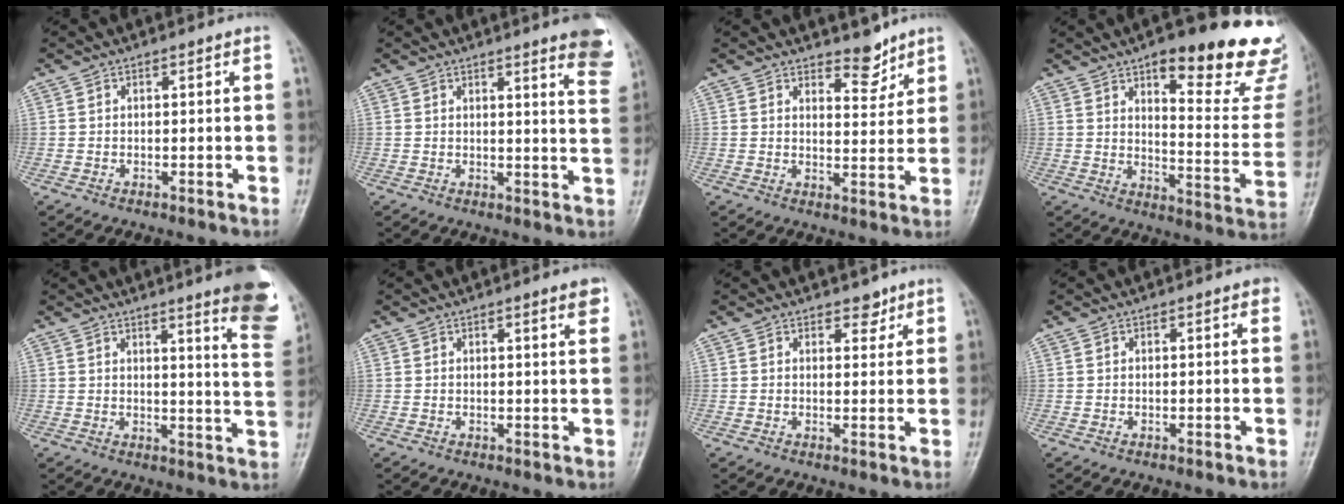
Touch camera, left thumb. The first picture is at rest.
{"total": 9.4, "force": [6.6, 1.2, 6.6], "torque": [-0.057, -0.033, 0.059]}
{"total": 4.7, "force": [3.9, 1.9, 1.7], "torque": [-0.003, -0.034, 0.060]}
{"total": 24.3, "force": [15.4, 7.3, 17.3], "torque": [-0.176, -0.081, 0.200]}
{"total": 13.7, "force": [8.9, 1.5, 10.3], "torque": [-0.102, -0.053, 0.094]}
{"total": 3.0, "force": [1.8, 0.3, 2.4], "torque": [-0.030, -0.009, 0.022]}
{"total": 2.6, "force": [1.9, 1.4, 1.0], "torque": [0.004, -0.012, 0.026]}
{"total": 0.9, "force": [0.5, 0.2, 0.7], "torque": [-0.011, 0.000, 0.003]}